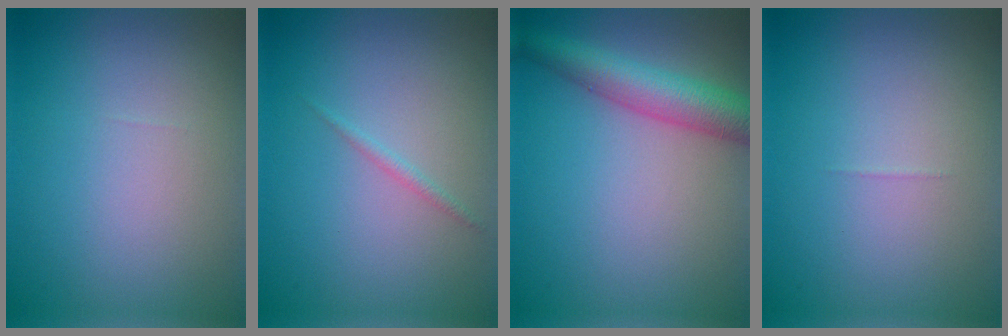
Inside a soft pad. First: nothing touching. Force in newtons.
{"total": 0.7, "press": 0.7, "slide": 0.1}
{"total": 5.1, "press": 5.1, "slide": 0.3}
{"total": 0.0}